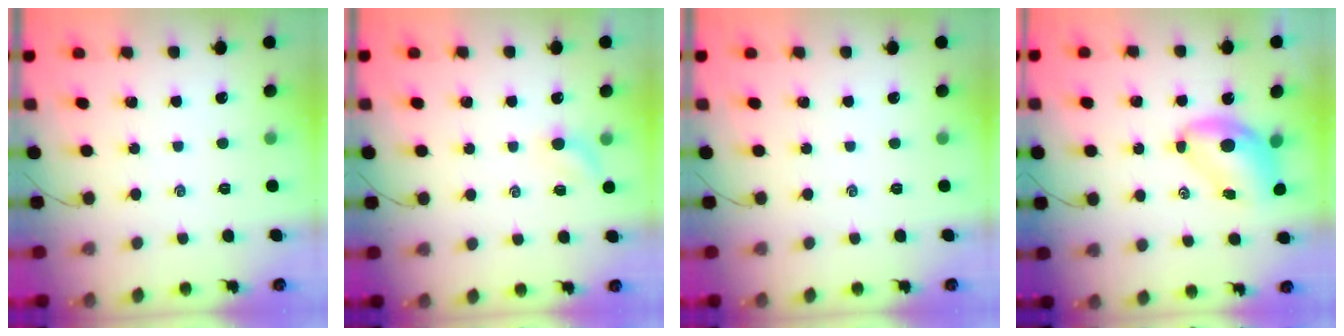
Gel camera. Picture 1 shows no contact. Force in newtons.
{"total": 3.4, "press": 3.2, "slide": 1.2}
{"total": 0.0}
{"total": 7.9, "press": 7.7, "slide": 1.7}